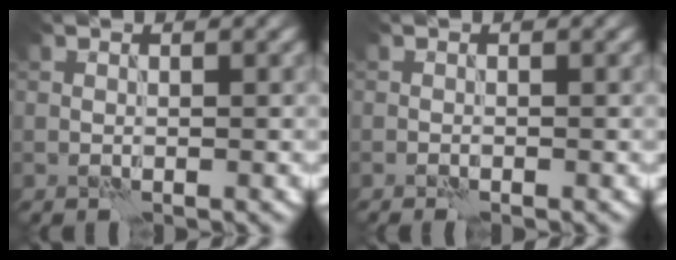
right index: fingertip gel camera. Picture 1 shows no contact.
{"total": 0.7, "force": [-0.5, 0.1, 0.5], "torque": [-0.009, -0.002, -0.009]}